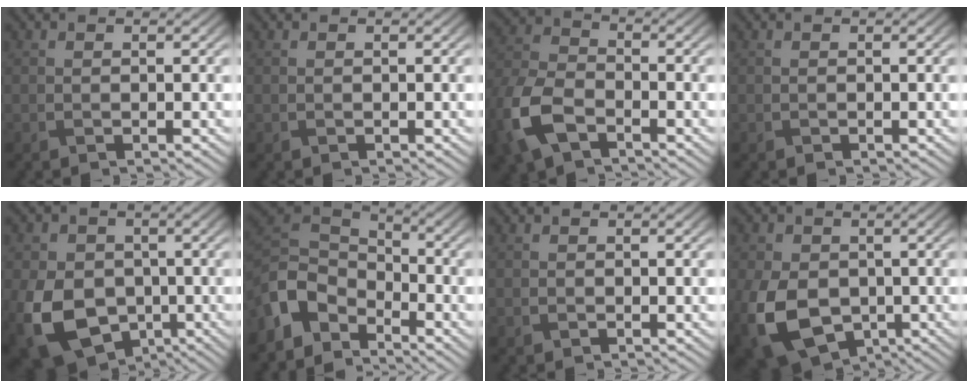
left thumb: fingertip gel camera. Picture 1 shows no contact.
{"total": 0.0}
{"total": 10.3, "force": [-5.1, 5.9, 6.8], "torque": [-0.186, -0.020, -0.111]}
{"total": 0.0}
{"total": 13.5, "force": [-4.0, 10.0, 8.1], "torque": [-0.197, -0.044, -0.070]}
{"total": 7.8, "force": [-4.9, 5.0, 3.5], "torque": [-0.088, -0.001, -0.117]}
{"total": 0.6, "force": [-0.4, 0.4, 0.2], "torque": [-0.007, -0.004, -0.005]}
{"total": 12.3, "force": [-3.4, 8.7, 8.0], "torque": [-0.207, -0.040, -0.058]}